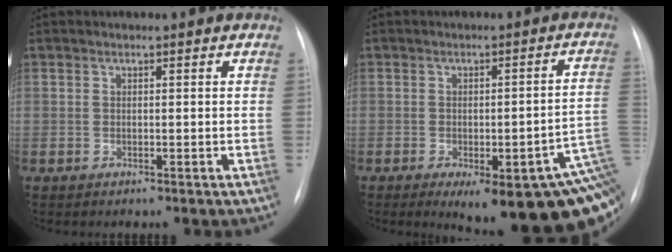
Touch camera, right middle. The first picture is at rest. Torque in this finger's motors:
{"motor_torque": [1.09, -1.05, 0.67, 0.10]}